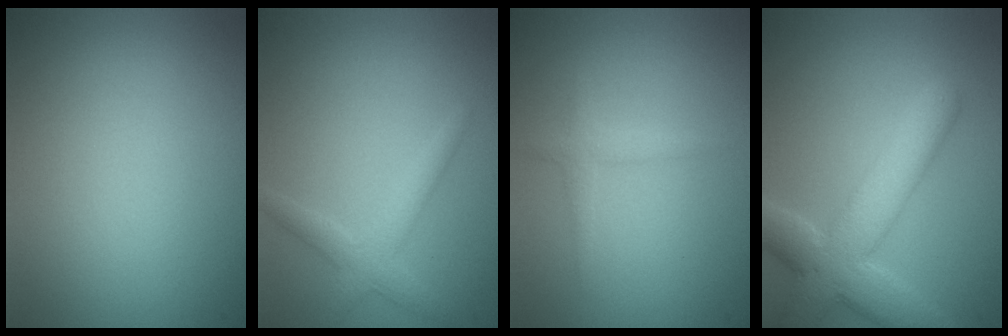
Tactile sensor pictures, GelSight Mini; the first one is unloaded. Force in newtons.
{"total": 2.4, "press": 2.4, "slide": 0.2}
{"total": 1.3, "press": 1.3, "slide": 0.0}
{"total": 7.2, "press": 7.2, "slide": 0.7}